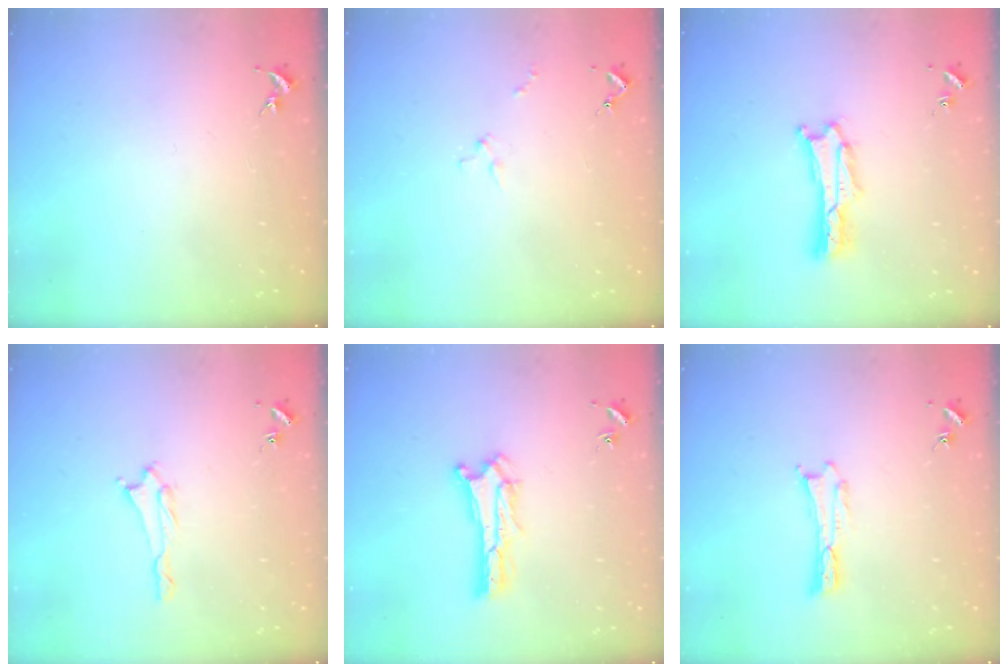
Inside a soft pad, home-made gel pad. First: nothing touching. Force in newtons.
{"total": 1.3, "press": 1.2, "slide": 0.1}
{"total": 1.4, "press": 1.3, "slide": 0.2}
{"total": 1.3, "press": 1.3, "slide": 0.1}
{"total": 0.9, "press": 0.9, "slide": 0.2}
{"total": 0.0}